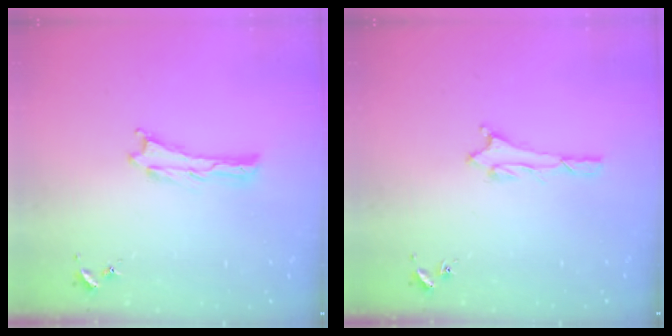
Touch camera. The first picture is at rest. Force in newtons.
{"total": 1.1, "press": 1.1, "slide": 0.1}